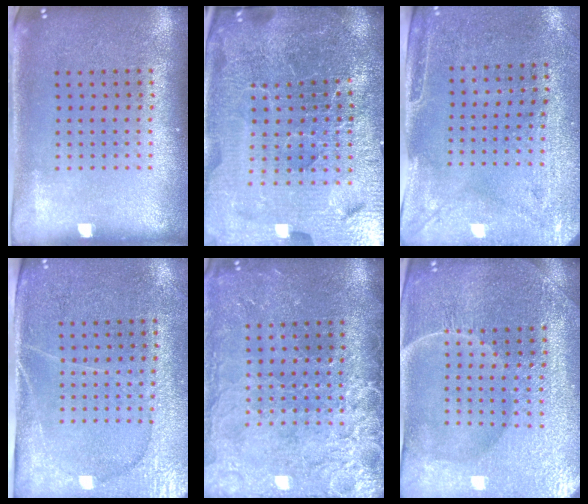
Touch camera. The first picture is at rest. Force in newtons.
{"total": 6.9, "press": 6.0, "slide": 3.3}
{"total": 3.0, "press": 2.4, "slide": 1.7}
{"total": 3.0, "press": 2.8, "slide": 1.1}
{"total": 3.8, "press": 3.4, "slide": 1.7}
{"total": 5.1, "press": 4.9, "slide": 1.5}